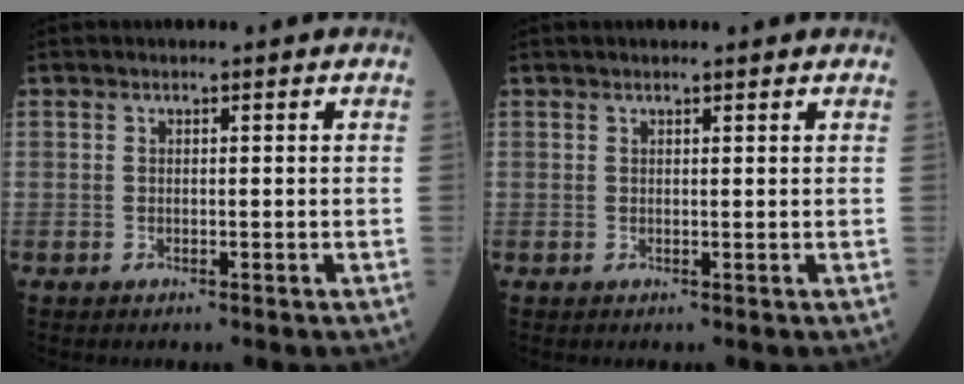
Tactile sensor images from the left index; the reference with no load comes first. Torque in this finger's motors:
{"motor_torque": [-0.14, 0.13, -0.11, -0.01]}